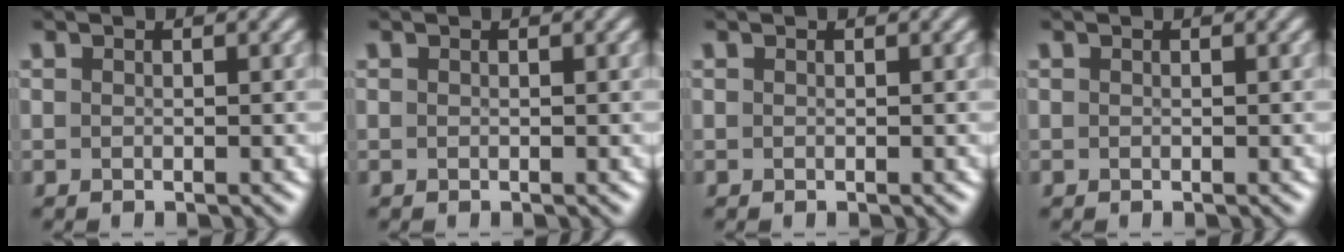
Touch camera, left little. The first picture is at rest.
{"total": 0.0}
{"total": 0.0}
{"total": 0.0}